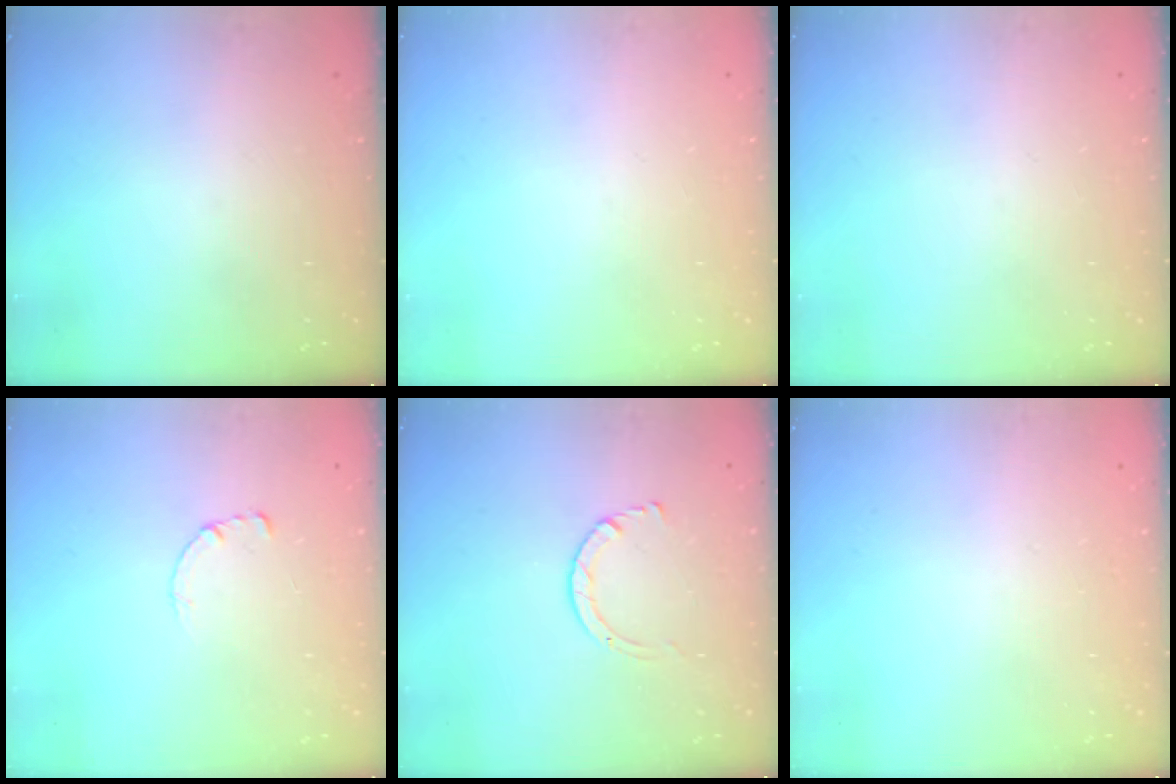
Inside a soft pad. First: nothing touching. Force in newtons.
{"total": 0.0}
{"total": 0.0}
{"total": 0.7, "press": 0.6, "slide": 0.1}
{"total": 2.9, "press": 2.9, "slide": 0.2}
{"total": 2.7, "press": 2.7, "slide": 0.2}